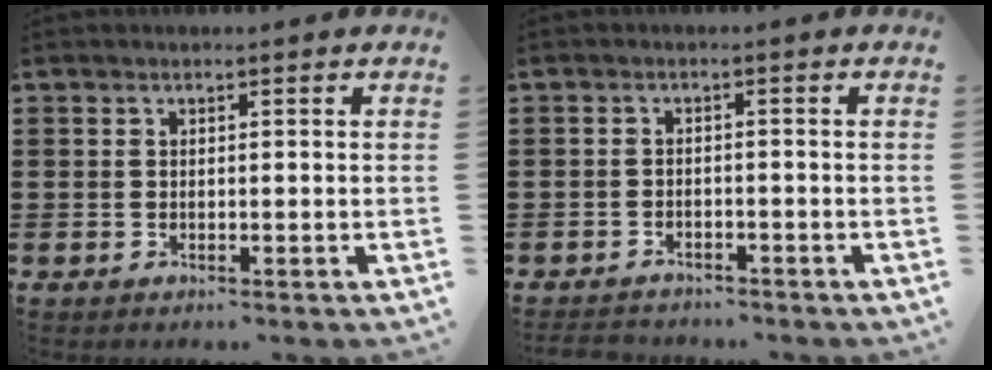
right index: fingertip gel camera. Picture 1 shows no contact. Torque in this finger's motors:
{"motor_torque": [1.59, 0.55, 0.06, 0.01]}